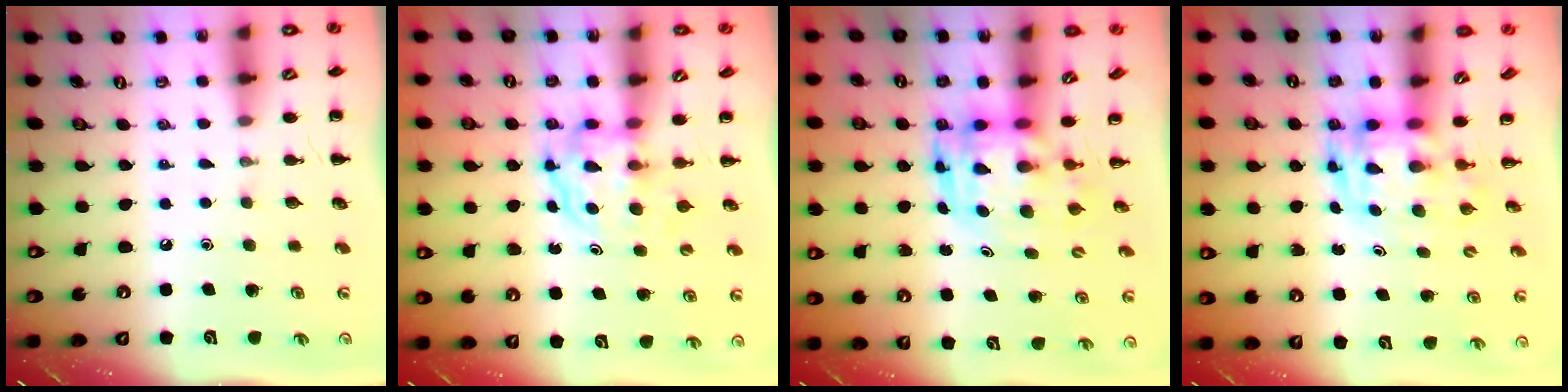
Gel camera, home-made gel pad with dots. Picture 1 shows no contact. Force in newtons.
{"total": 3.8, "press": 3.8, "slide": 0.2}
{"total": 3.9, "press": 3.8, "slide": 0.8}
{"total": 3.2, "press": 3.1, "slide": 0.6}